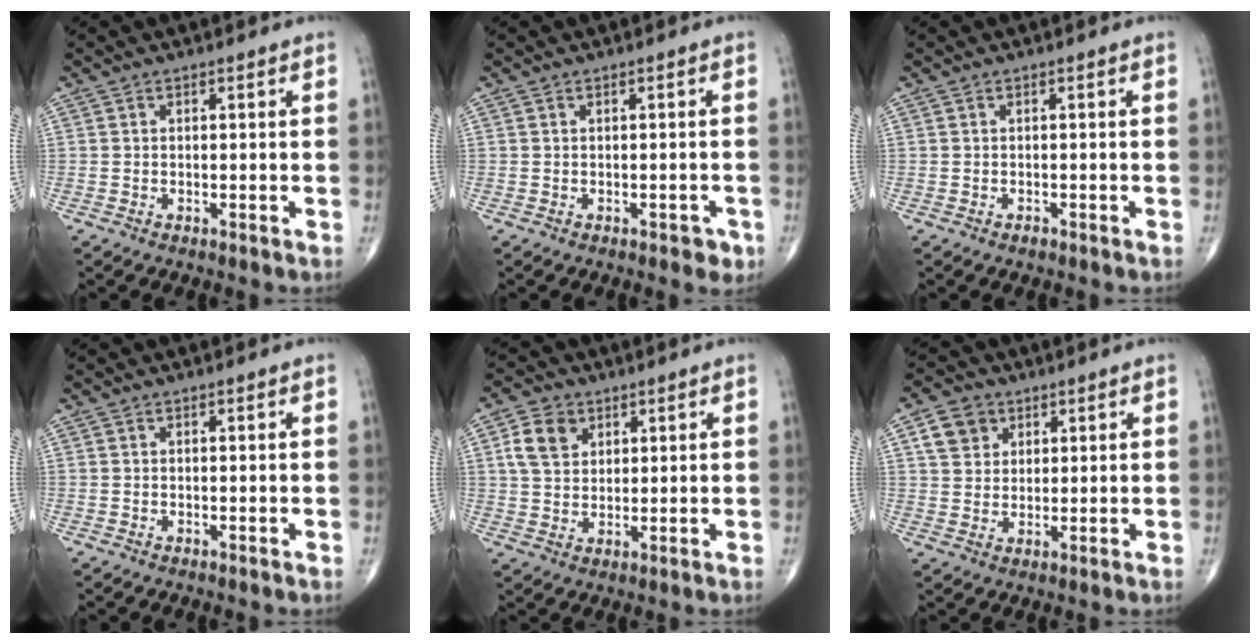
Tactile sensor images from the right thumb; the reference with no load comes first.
{"total": 2.1, "force": [-1.0, 1.2, 1.5], "torque": [-0.010, 0.005, -0.008]}
{"total": 0.6, "force": [-0.4, 0.3, 0.2], "torque": [-0.001, 0.000, -0.009]}
{"total": 0.0}
{"total": 7.0, "force": [2.8, 5.3, 3.7], "torque": [-0.053, -0.005, 0.052]}
{"total": 6.5, "force": [2.8, 5.2, 2.5], "torque": [-0.022, -0.006, 0.050]}